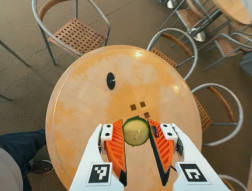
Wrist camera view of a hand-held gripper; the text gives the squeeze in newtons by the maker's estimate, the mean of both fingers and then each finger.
{"total": 8.2, "left": 8.3, "right": 8.1}